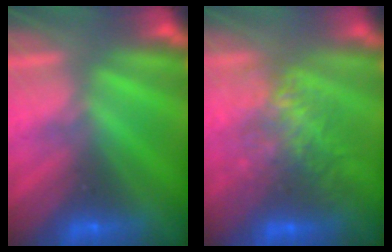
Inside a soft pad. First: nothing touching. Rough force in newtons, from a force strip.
{"total": 7.9}